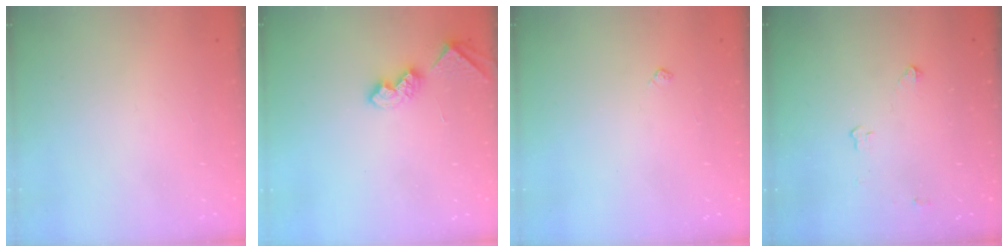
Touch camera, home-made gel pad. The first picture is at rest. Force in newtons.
{"total": 7.2, "press": 7.2, "slide": 0.5}
{"total": 3.6, "press": 3.5, "slide": 0.6}
{"total": 2.6, "press": 2.6, "slide": 0.4}